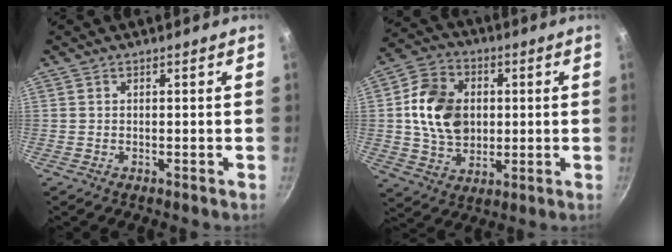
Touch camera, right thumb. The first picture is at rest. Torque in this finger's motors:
{"motor_torque": [1.73, 1.90, 1.37, -0.37, 0.17]}